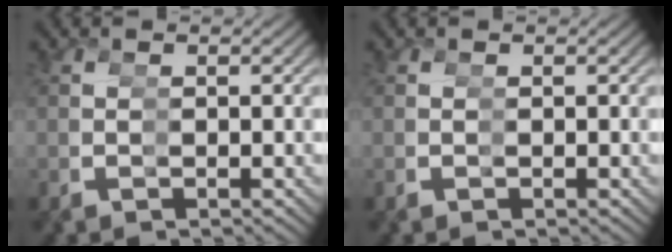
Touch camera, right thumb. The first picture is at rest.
{"total": 0.0}